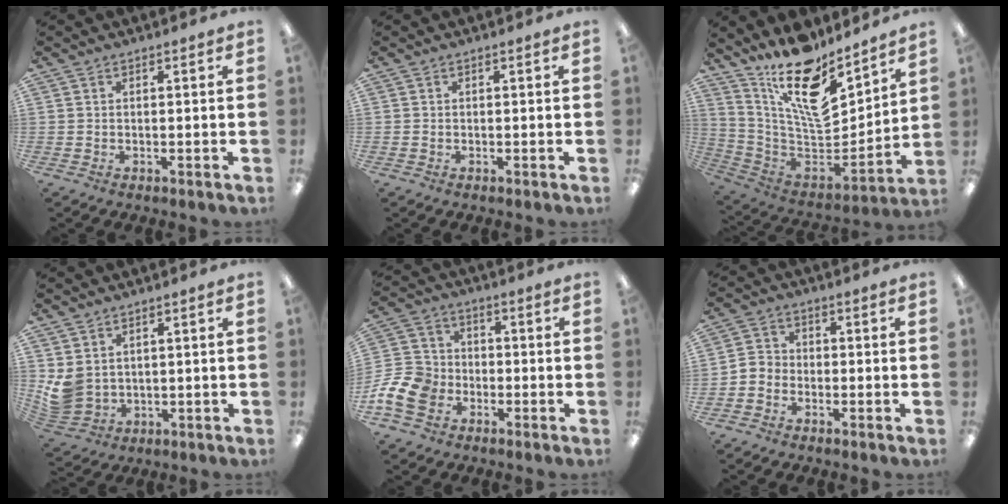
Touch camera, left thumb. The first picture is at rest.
{"total": 0.0}
{"total": 18.2, "force": [12.8, 7.0, 10.9], "torque": [-0.190, -0.106, 0.224]}
{"total": 5.3, "force": [2.2, 4.1, 2.4], "torque": [-0.059, -0.018, 0.042]}
{"total": 11.0, "force": [-4.6, 8.8, 4.9], "torque": [-0.126, 0.035, -0.081]}
{"total": 3.2, "force": [-2.3, 2.1, 0.4], "torque": [-0.007, 0.011, -0.044]}